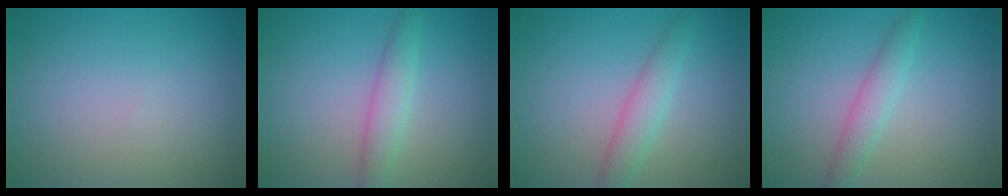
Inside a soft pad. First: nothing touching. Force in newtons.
{"total": 2.6, "press": 2.6, "slide": 0.0}
{"total": 2.7, "press": 2.7, "slide": 0.1}
{"total": 2.3, "press": 2.3, "slide": 0.1}